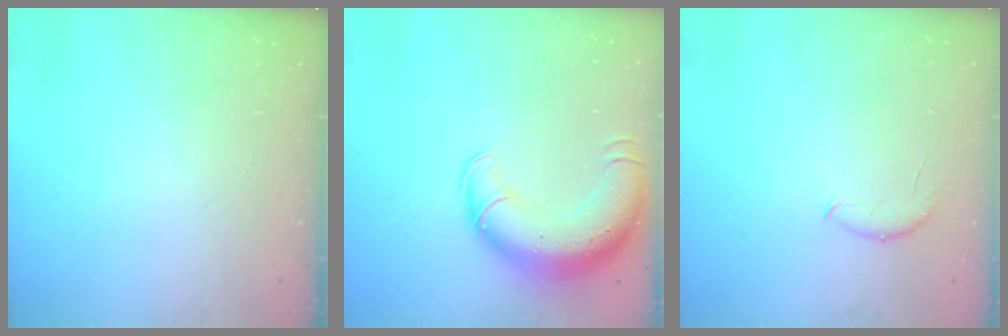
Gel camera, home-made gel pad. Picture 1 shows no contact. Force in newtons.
{"total": 16.2, "press": 15.7, "slide": 3.9}
{"total": 6.5, "press": 6.4, "slide": 0.8}